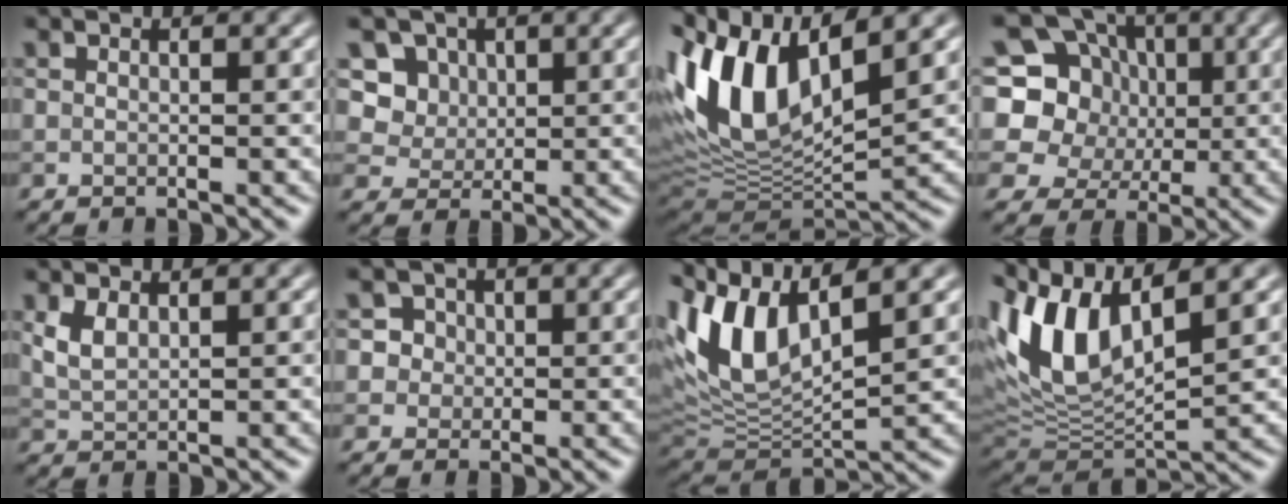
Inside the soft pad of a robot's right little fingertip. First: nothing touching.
{"total": 6.8, "force": [3.1, 5.5, 2.6], "torque": [-0.046, 0.001, 0.046]}
{"total": 12.2, "force": [4.1, 5.4, 10.2], "torque": [-0.203, 0.008, 0.074]}
{"total": 13.1, "force": [2.6, 11.6, 5.3], "torque": [-0.130, 0.039, 0.029]}
{"total": 2.0, "force": [0.9, 1.1, 1.5], "torque": [-0.041, 0.000, 0.023]}
{"total": 4.0, "force": [1.5, 3.5, 1.3], "torque": [-0.004, 0.015, 0.014]}
{"total": 8.8, "force": [3.9, 3.7, 7.0], "torque": [-0.150, 0.009, 0.073]}
{"total": 9.7, "force": [4.0, 4.2, 7.8], "torque": [-0.168, 0.006, 0.076]}